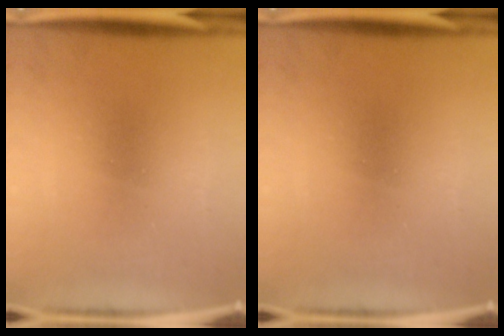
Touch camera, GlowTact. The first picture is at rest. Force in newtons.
{"total": 0.0}